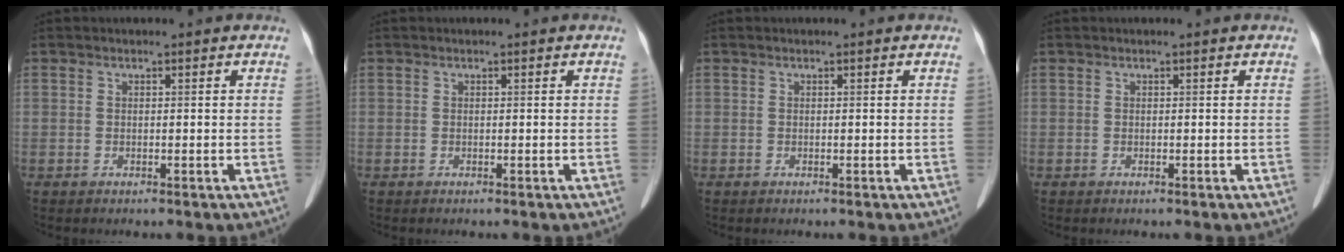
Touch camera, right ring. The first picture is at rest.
{"total": 0.0}
{"total": 0.0}
{"total": 0.0}